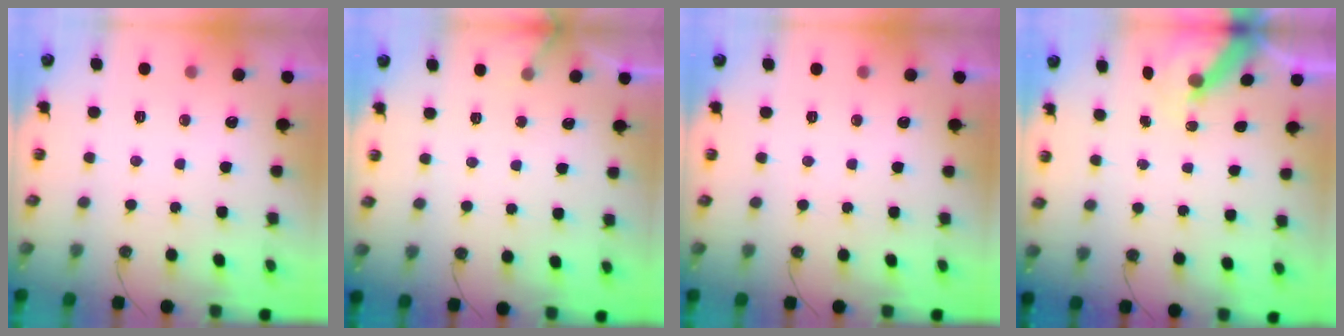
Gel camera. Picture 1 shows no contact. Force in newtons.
{"total": 2.5, "press": 2.5, "slide": 0.3}
{"total": 0.0}
{"total": 5.8, "press": 5.8, "slide": 0.4}